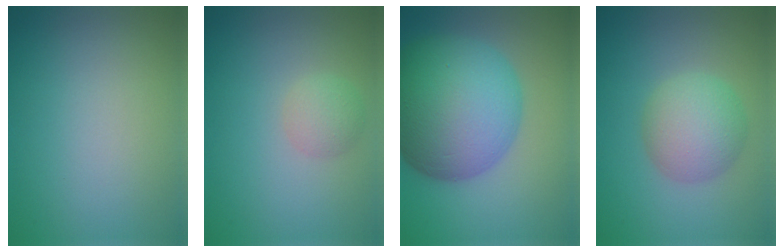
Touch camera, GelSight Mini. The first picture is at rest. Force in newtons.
{"total": 1.9, "press": 1.9, "slide": 0.1}
{"total": 14.3, "press": 14.3, "slide": 0.4}
{"total": 4.7, "press": 4.7, "slide": 0.1}